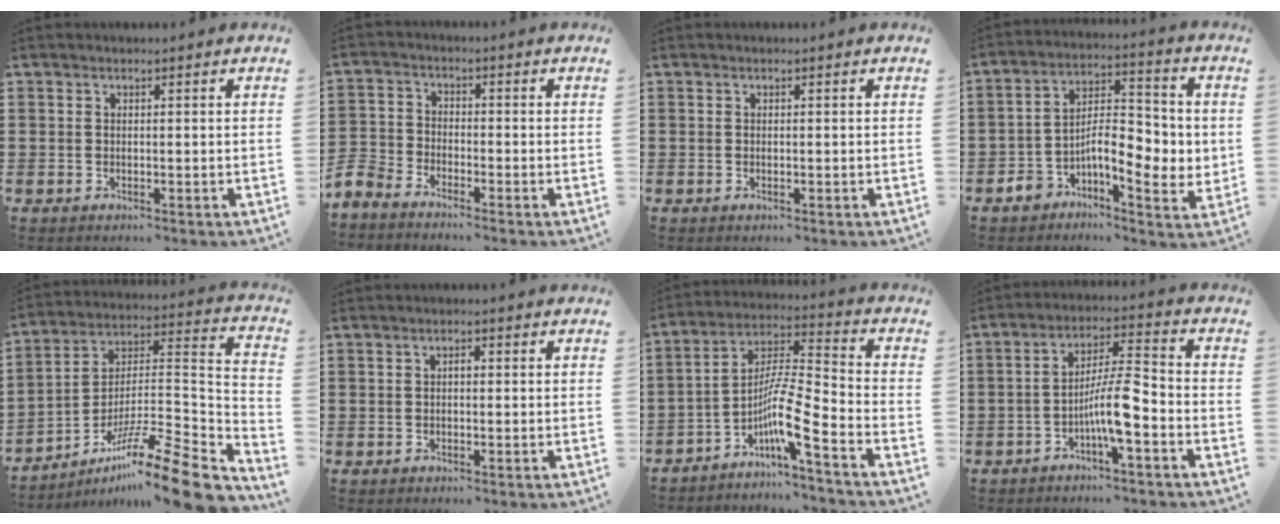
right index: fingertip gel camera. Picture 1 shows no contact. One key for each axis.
{"total": 3.8, "fx": -3.8, "fy": 0.3, "fz": 0.3, "tx": -0.032, "ty": -0.008, "tz": -0.087}
{"total": 0.0}
{"total": 8.4, "fx": -1.8, "fy": 4.2, "fz": 7.1, "tx": -0.111, "ty": -0.003, "tz": -0.037}
{"total": 15.3, "fx": -10.8, "fy": 1.6, "fz": 10.8, "tx": -0.167, "ty": 0.025, "tz": -0.193}
{"total": 0.9, "fx": -0.2, "fy": 0.4, "fz": 0.8, "tx": -0.016, "ty": -0.001, "tz": -0.004}
{"total": 8.8, "fx": -5.3, "fy": 0.5, "fz": 7.0, "tx": -0.141, "ty": -0.015, "tz": -0.108}
{"total": 8.0, "fx": -3.4, "fy": 1.3, "fz": 7.1, "tx": -0.142, "ty": 0.000, "tz": -0.068}